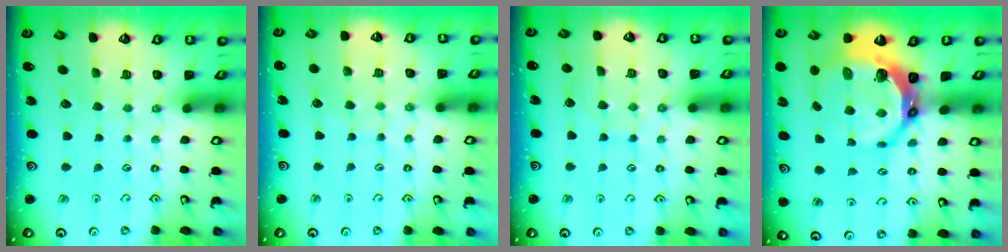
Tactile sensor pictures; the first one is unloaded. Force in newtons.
{"total": 5.2, "press": 5.2, "slide": 0.5}
{"total": 5.8, "press": 5.8, "slide": 0.6}
{"total": 11.1, "press": 10.2, "slide": 4.4}